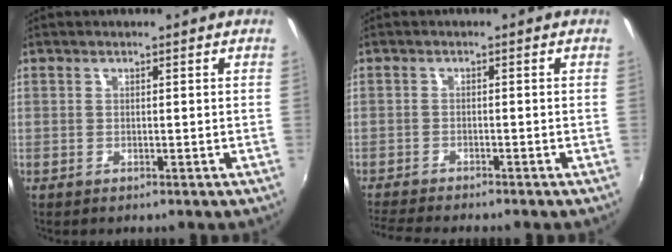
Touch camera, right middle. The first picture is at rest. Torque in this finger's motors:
{"motor_torque": [0.86, -1.28, 0.13, 0.07]}